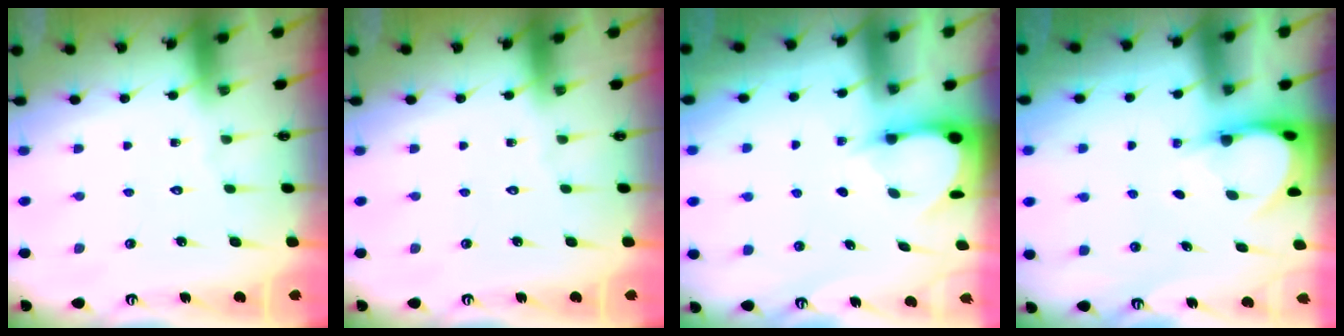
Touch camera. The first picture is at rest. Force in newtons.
{"total": 0.0}
{"total": 3.5, "press": 3.5, "slide": 0.4}
{"total": 3.8, "press": 3.8, "slide": 0.3}